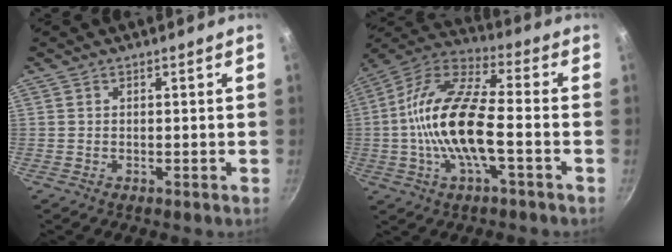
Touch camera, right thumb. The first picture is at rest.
{"total": 17.3, "force": [-2.8, 6.5, 15.8], "torque": [-0.302, 0.039, -0.070]}